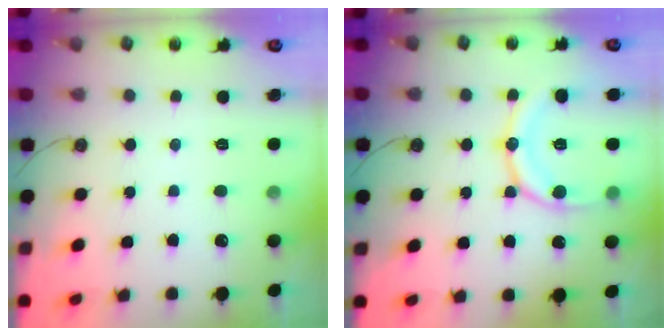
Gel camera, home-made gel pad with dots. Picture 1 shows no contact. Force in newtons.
{"total": 13.4, "press": 13.3, "slide": 1.2}